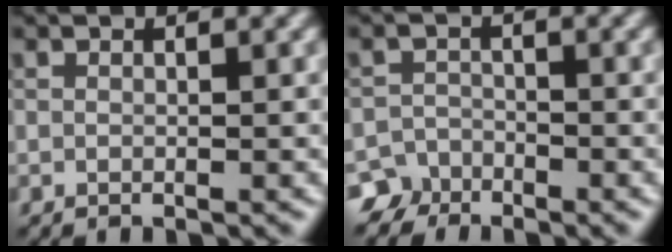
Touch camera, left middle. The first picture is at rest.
{"total": 3.9, "force": [-3.3, 2.2, 0.2], "torque": [0.011, 0.001, -0.052]}